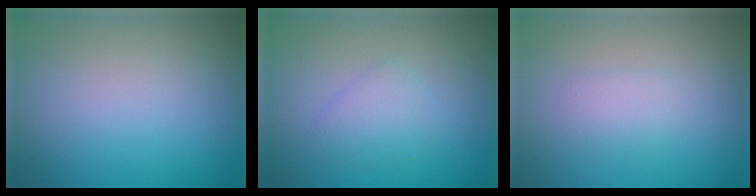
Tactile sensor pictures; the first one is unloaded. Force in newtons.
{"total": 1.9, "press": 1.9, "slide": 0.2}
{"total": 1.5, "press": 1.5, "slide": 0.1}